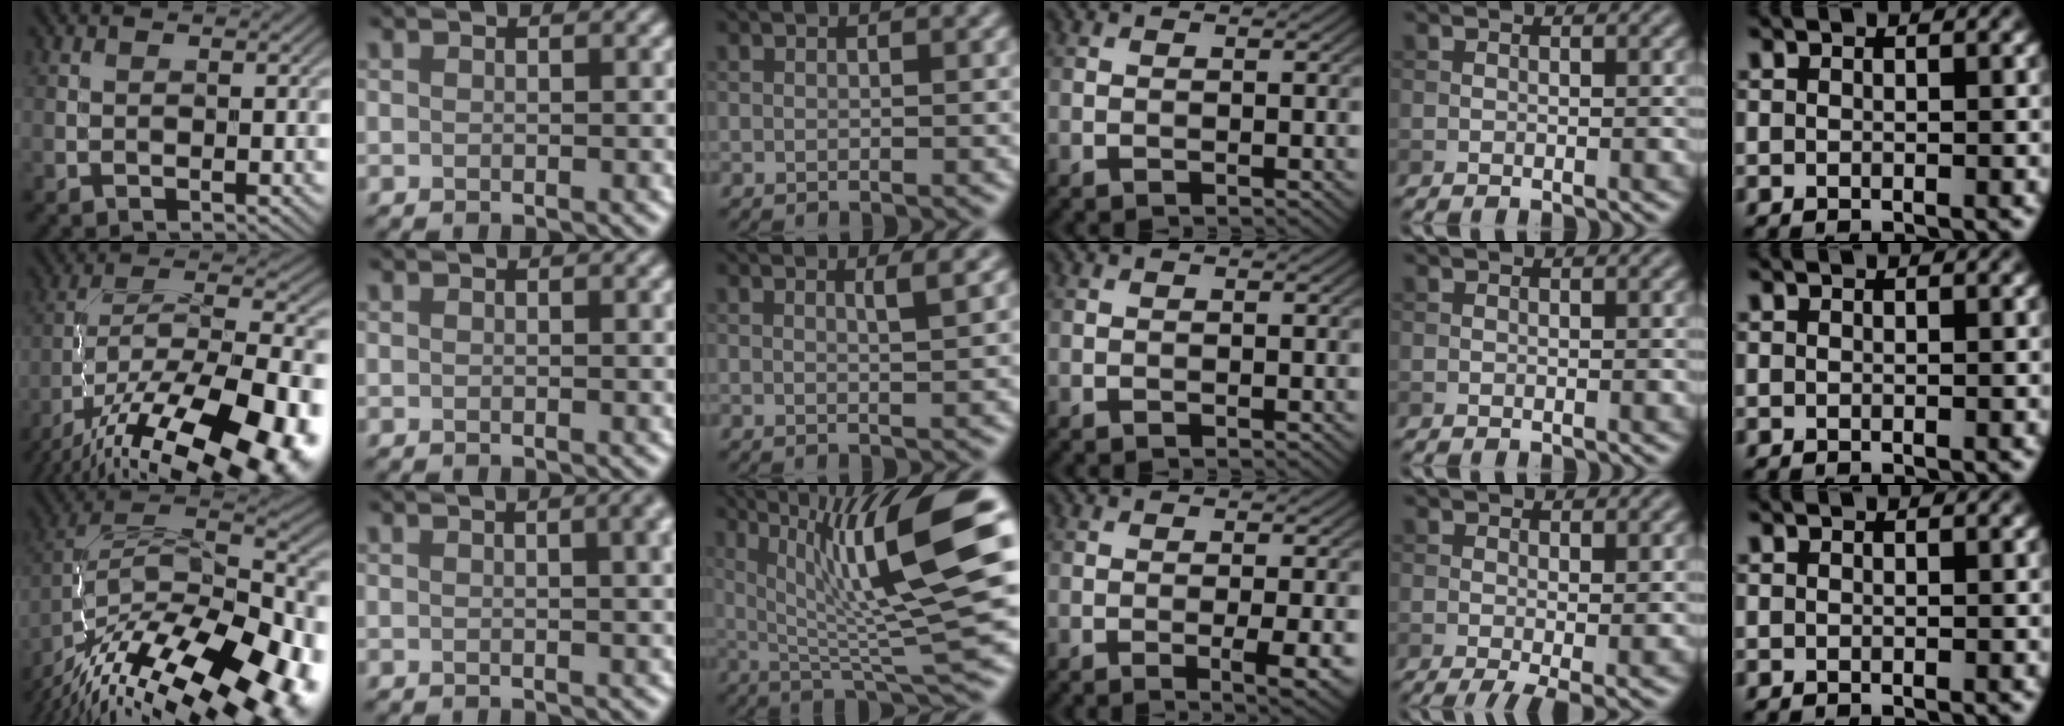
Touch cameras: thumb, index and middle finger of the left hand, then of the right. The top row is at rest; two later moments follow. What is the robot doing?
{"motion": "screw", "object": "dispenser bottle"}